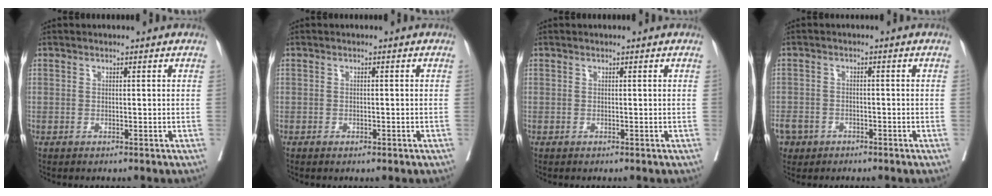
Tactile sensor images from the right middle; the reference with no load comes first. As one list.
[{"total": 1.1, "force": [-0.5, 0.6, 0.8], "torque": [-0.012, 0.001, -0.004]}, {"total": 0.0}, {"total": 7.0, "force": [-4.2, 5.3, 2.0], "torque": [-0.057, 0.003, -0.072]}]